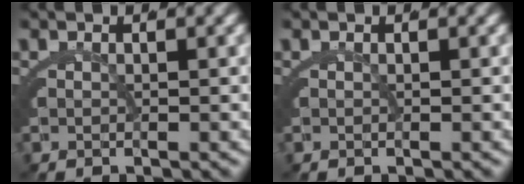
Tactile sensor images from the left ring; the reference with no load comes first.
{"total": 0.0}